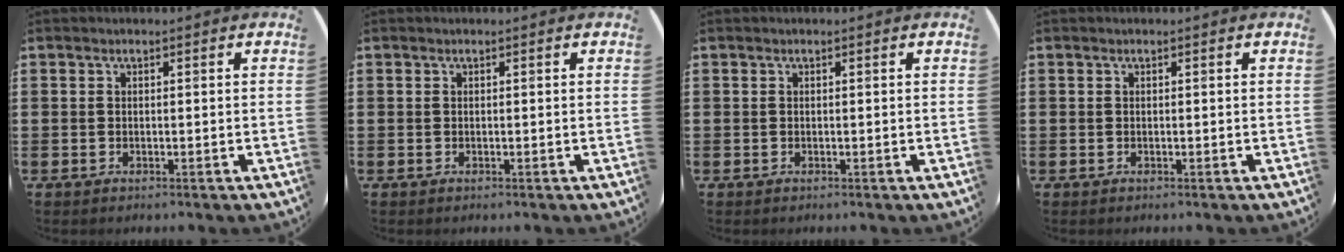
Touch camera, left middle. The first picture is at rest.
{"total": 0.0}
{"total": 0.0}
{"total": 0.0}